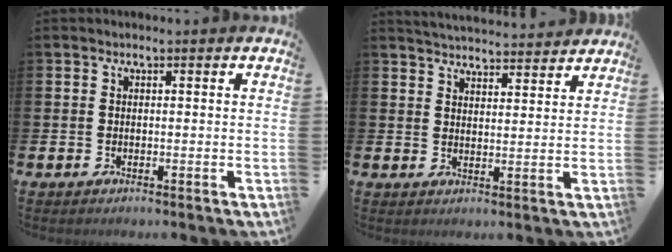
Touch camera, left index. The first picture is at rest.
{"total": 4.4, "force": [4.4, 0.2, -0.1], "torque": [-0.009, -0.027, 0.079]}